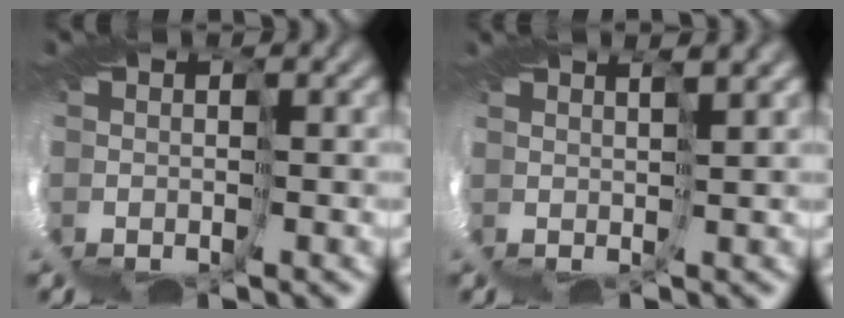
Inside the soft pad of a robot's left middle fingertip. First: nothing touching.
{"total": 4.1, "force": [2.3, -2.9, -1.7], "torque": [0.022, 0.006, 0.045]}